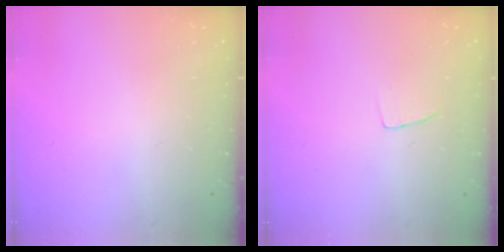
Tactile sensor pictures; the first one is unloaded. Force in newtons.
{"total": 3.3, "press": 3.3, "slide": 0.2}